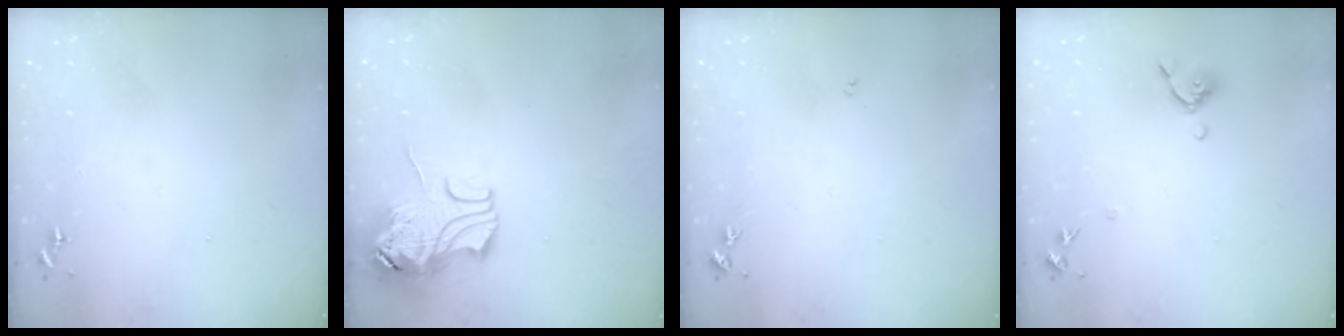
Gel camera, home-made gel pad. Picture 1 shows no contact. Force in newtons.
{"total": 11.2, "press": 11.0, "slide": 1.7}
{"total": 3.0, "press": 3.0, "slide": 0.4}
{"total": 7.9, "press": 7.8, "slide": 1.5}